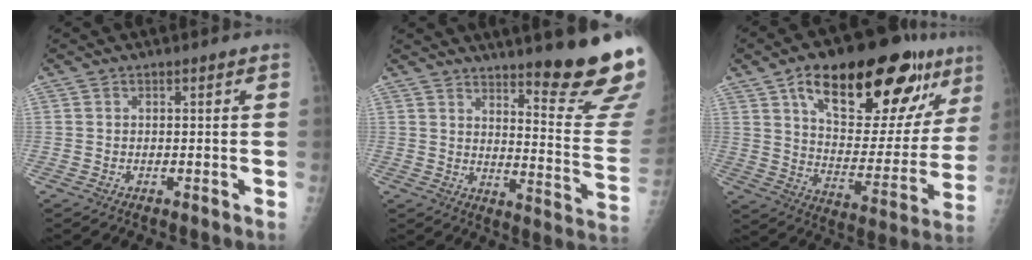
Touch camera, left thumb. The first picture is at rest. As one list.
[{"total": 19.1, "force": [14.6, 1.5, 12.2], "torque": [-0.131, -0.136, 0.193]}, {"total": 28.1, "force": [15.4, 11.7, 20.4], "torque": [-0.260, -0.030, 0.240]}]